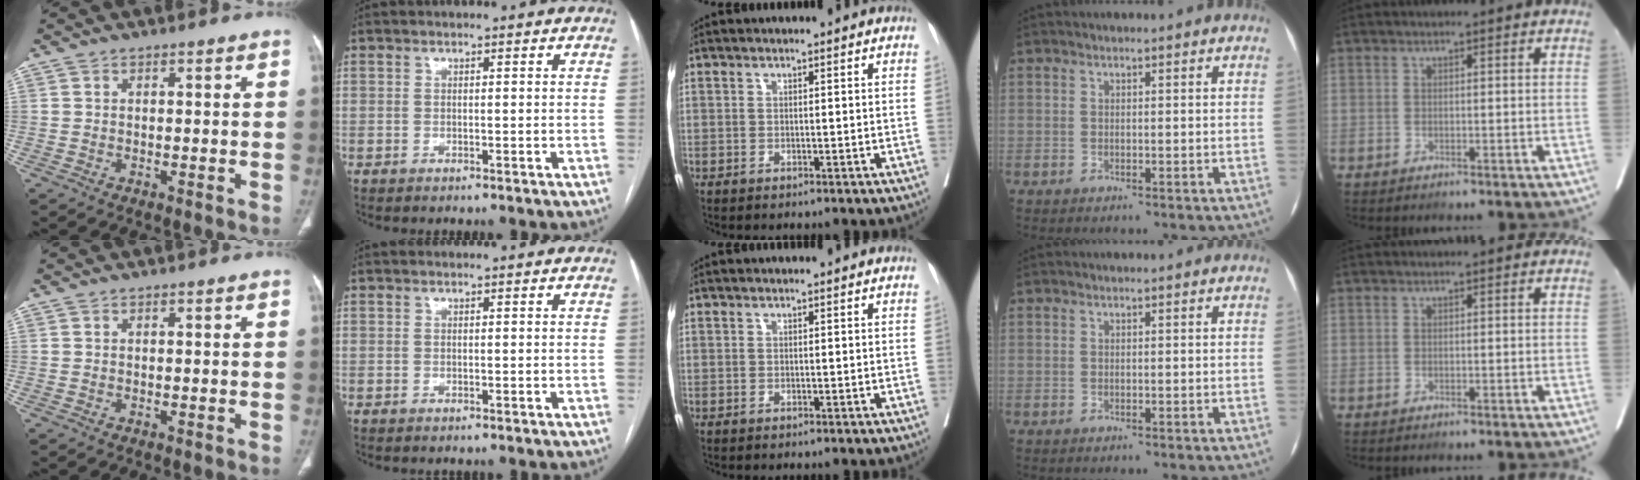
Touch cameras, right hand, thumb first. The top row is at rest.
{}